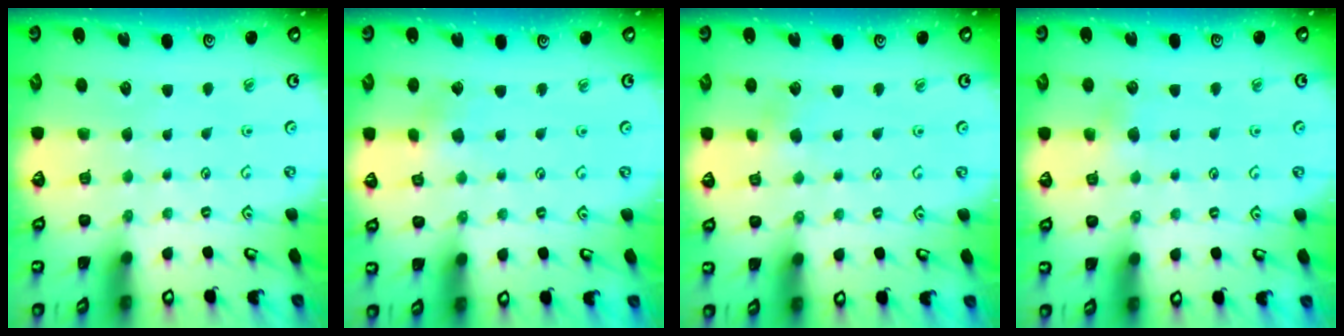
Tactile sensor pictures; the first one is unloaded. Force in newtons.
{"total": 2.8, "press": 2.8, "slide": 0.1}
{"total": 2.9, "press": 2.8, "slide": 0.9}
{"total": 2.6, "press": 2.6, "slide": 0.5}